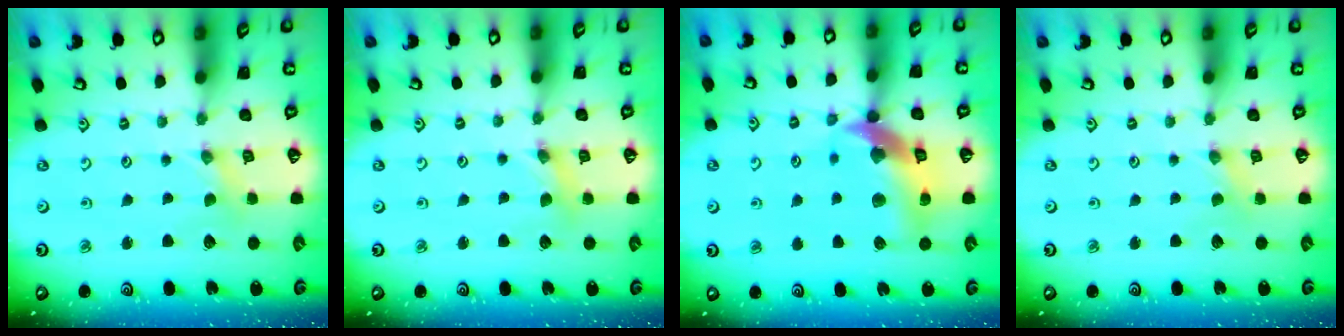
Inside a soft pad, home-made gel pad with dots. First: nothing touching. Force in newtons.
{"total": 2.7, "press": 2.7, "slide": 0.3}
{"total": 16.6, "press": 16.5, "slide": 2.2}
{"total": 0.5, "press": 0.5, "slide": 0.1}